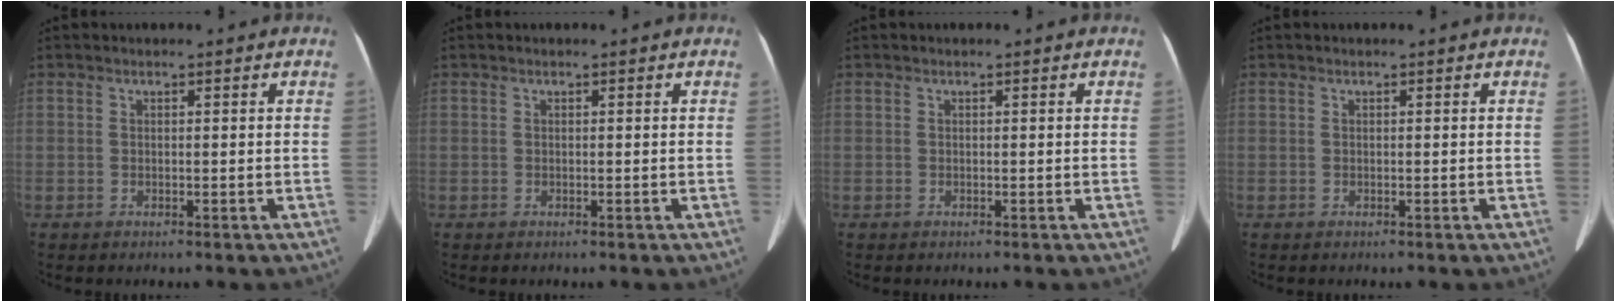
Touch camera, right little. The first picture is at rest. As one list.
[{"total": 0.0}, {"total": 0.0}, {"total": 0.0}]